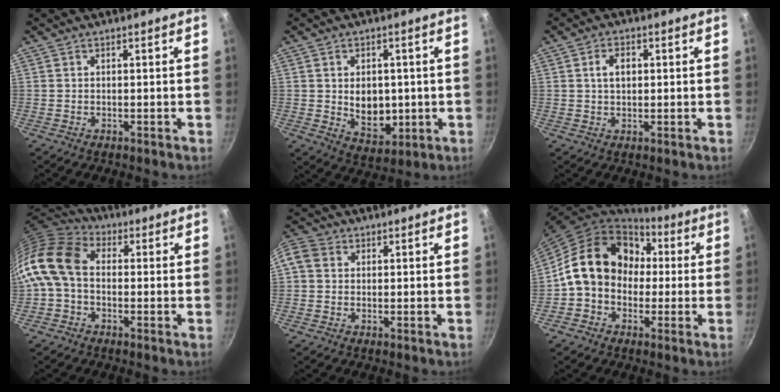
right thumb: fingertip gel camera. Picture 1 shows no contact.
{"total": 8.9, "force": [0.0, 6.4, 6.2], "torque": [-0.067, -0.013, 0.015]}
{"total": 3.8, "force": [0.8, 2.5, 2.8], "torque": [-0.035, 0.004, 0.012]}
{"total": 12.9, "force": [-0.7, 9.2, 9.0], "torque": [-0.177, 0.032, -0.036]}
{"total": 6.0, "force": [0.8, 5.1, 3.1], "torque": [-0.074, 0.016, -0.001]}
{"total": 17.3, "force": [1.3, 14.1, 10.0], "torque": [-0.140, 0.048, 0.006]}